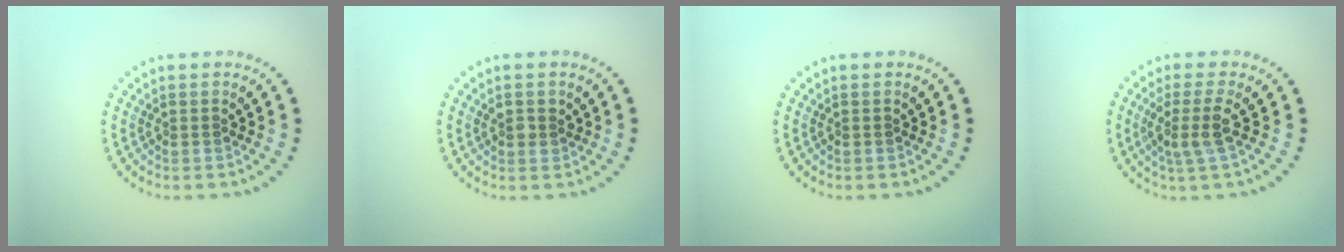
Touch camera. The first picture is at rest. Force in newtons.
{"total": 1.4, "press": 1.3, "slide": 0.6}
{"total": 0.0}
{"total": 2.5, "press": 1.9, "slide": 1.6}